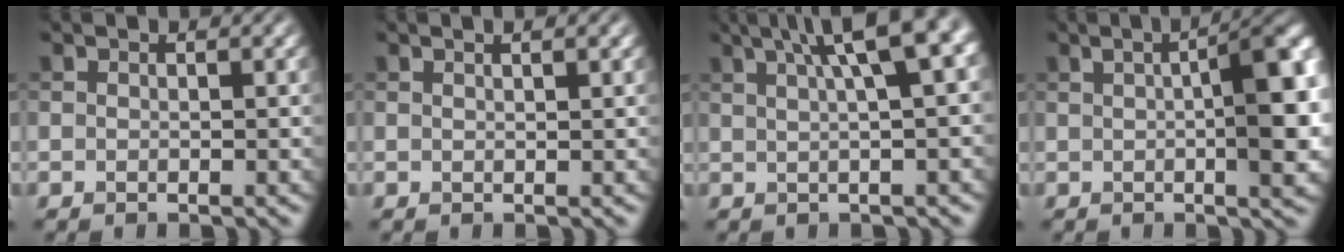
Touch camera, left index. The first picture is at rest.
{"total": 1.3, "force": [1.0, 0.4, 0.9], "torque": [-0.010, 0.001, 0.006]}
{"total": 9.8, "force": [4.5, 3.3, 8.0], "torque": [-0.070, 0.045, 0.041]}
{"total": 8.3, "force": [0.9, 2.3, 8.0], "torque": [-0.093, 0.009, 0.016]}